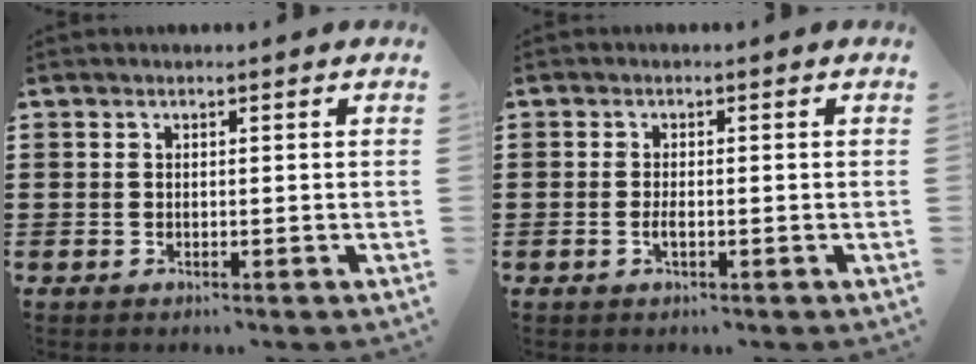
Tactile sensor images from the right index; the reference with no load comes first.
{"total": 1.4, "force": [-0.4, 0.4, 1.2], "torque": [-0.024, -0.002, -0.007]}